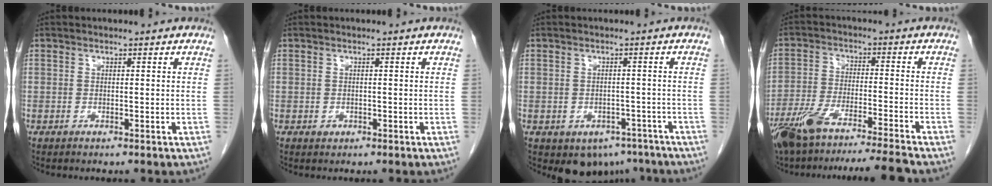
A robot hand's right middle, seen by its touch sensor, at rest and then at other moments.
{"total": 0.6, "force": [-0.2, 0.6, 0.2], "torque": [-0.003, 0.002, -0.002]}
{"total": 6.2, "force": [-4.1, 4.3, 1.9], "torque": [-0.008, 0.010, -0.047]}
{"total": 14.3, "force": [-12.2, -0.8, 7.3], "torque": [-0.136, -0.017, -0.205]}